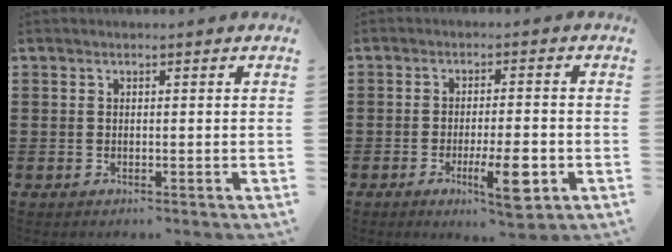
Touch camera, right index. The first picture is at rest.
{"total": 7.8, "force": [-3.0, 1.5, 7.0], "torque": [-0.128, -0.015, -0.048]}